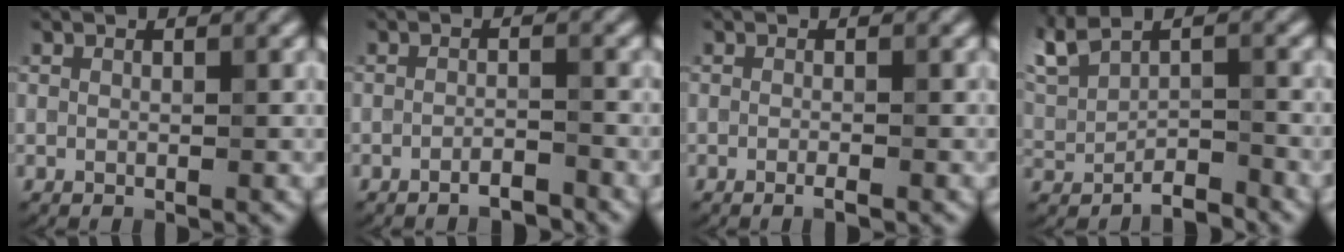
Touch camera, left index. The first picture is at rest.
{"total": 1.8, "force": [-1.5, 0.2, 1.0], "torque": [-0.009, 0.004, -0.028]}
{"total": 1.0, "force": [-0.5, 0.2, 0.8], "torque": [-0.010, -0.004, -0.011]}
{"total": 2.9, "force": [-0.5, 1.3, 2.5], "torque": [-0.046, -0.006, -0.003]}